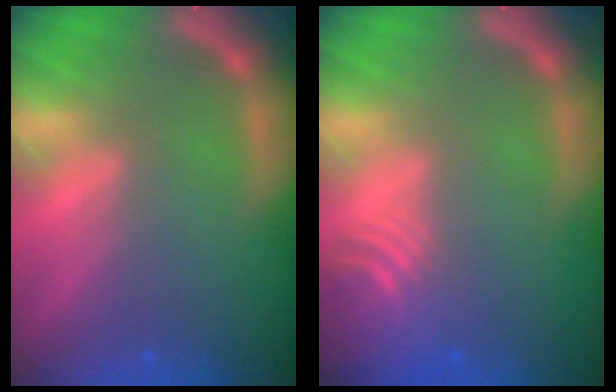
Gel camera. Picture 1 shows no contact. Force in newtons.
{"total": 6.0}